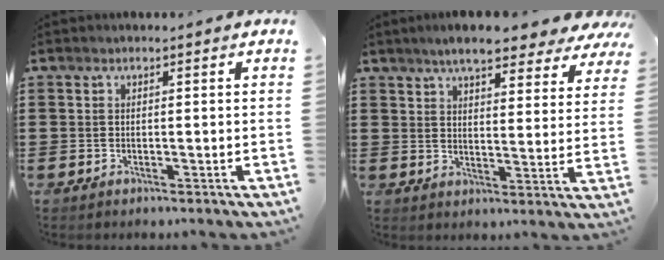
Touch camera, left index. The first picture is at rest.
{"total": 6.9, "force": [6.1, 1.0, 3.2], "torque": [-0.068, -0.023, 0.103]}